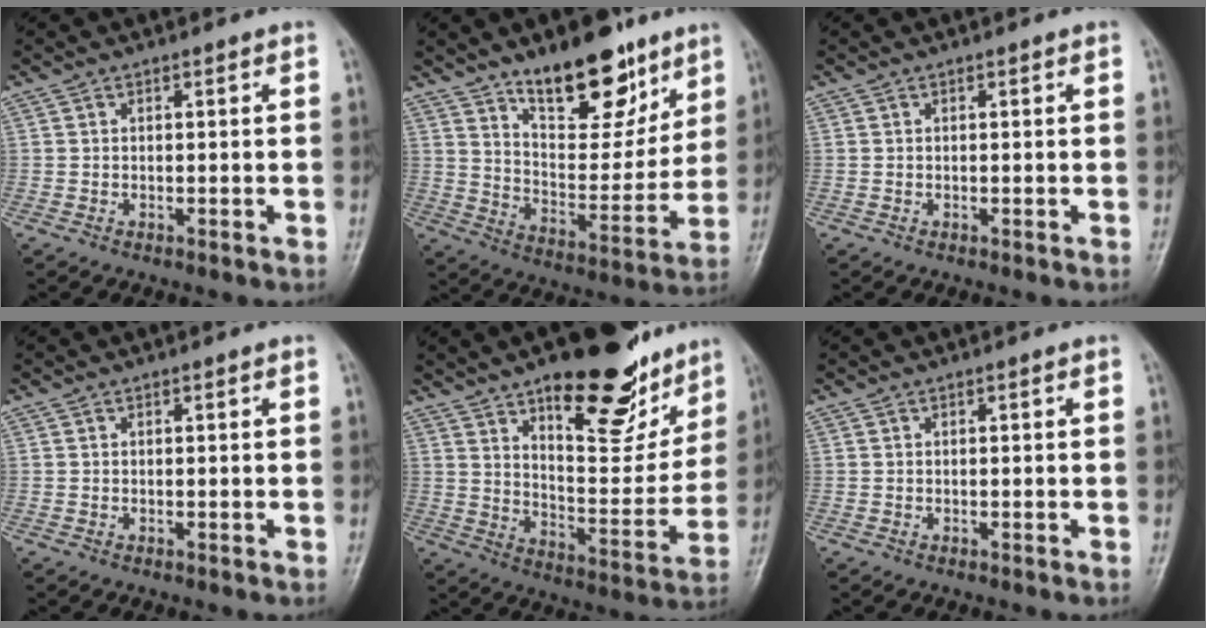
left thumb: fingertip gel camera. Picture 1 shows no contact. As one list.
[{"total": 18.2, "force": [12.2, 8.1, 10.9], "torque": [-0.105, -0.084, 0.202]}, {"total": 0.0}, {"total": 0.0}, {"total": 22.8, "force": [14.3, 9.1, 15.2], "torque": [-0.161, -0.070, 0.218]}, {"total": 0.0}]